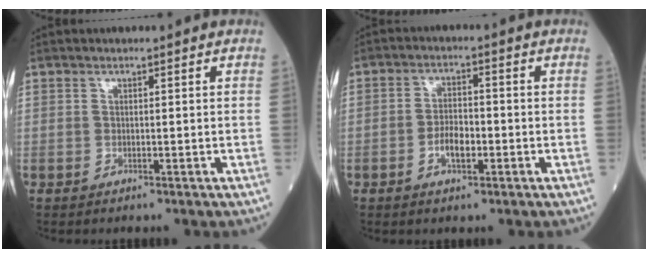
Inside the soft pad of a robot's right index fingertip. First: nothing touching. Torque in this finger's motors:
{"motor_torque": [-0.07, -0.07, -0.01, 0.01]}